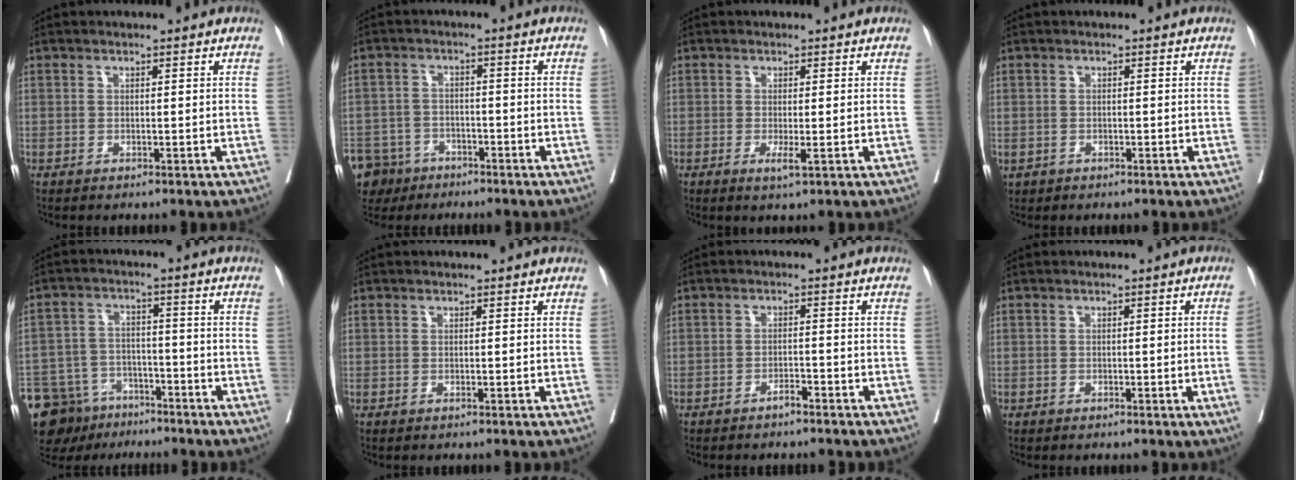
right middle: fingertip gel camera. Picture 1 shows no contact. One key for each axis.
{"total": 10.1, "fx": -6.9, "fy": 7.1, "fz": 2.3, "tx": -0.067, "ty": -0.003, "tz": -0.115}
{"total": 1.9, "fx": -0.6, "fy": 0.1, "fz": 1.8, "tx": -0.028, "ty": -0.006, "tz": -0.010}
{"total": 1.3, "fx": -0.6, "fy": 1.0, "fz": 0.5, "tx": -0.011, "ty": 0.001, "tz": -0.005}
{"total": 13.4, "fx": -10.4, "fy": 7.4, "fz": 4.0, "tx": -0.083, "ty": 0.020, "tz": -0.165}
{"total": 0.0}
{"total": 1.8, "fx": -1.6, "fy": 0.3, "fz": 0.8, "tx": -0.015, "ty": 0.001, "tz": -0.025}
{"total": 2.4, "fx": -0.5, "fy": -0.4, "fz": 2.3, "tx": -0.032, "ty": 0.005, "tz": -0.005}